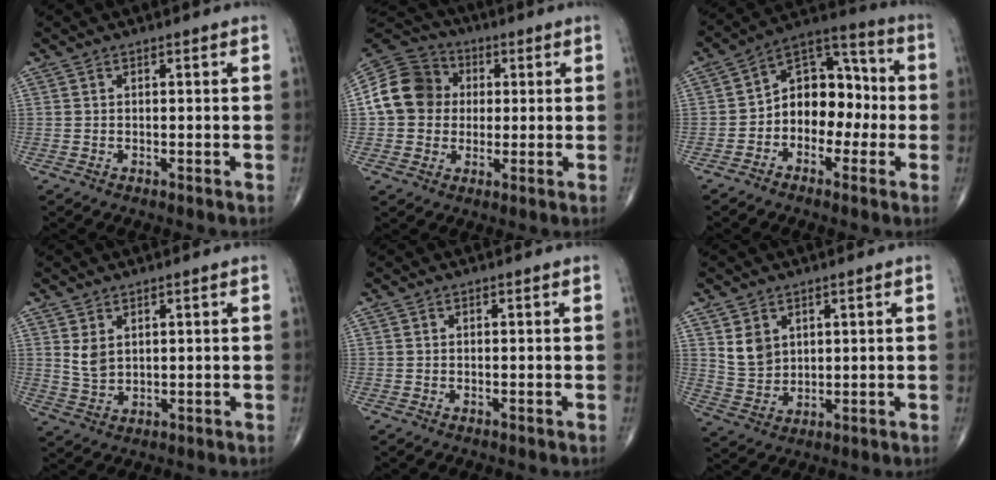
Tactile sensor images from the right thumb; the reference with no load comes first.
{"total": 13.1, "force": [1.0, 11.5, 6.1], "torque": [-0.101, 0.023, 0.009]}
{"total": 12.5, "force": [-1.9, 8.9, 8.6], "torque": [-0.090, 0.050, -0.047]}
{"total": 3.8, "force": [1.6, 2.4, 2.5], "torque": [-0.042, -0.012, 0.040]}
{"total": 0.0}
{"total": 5.8, "force": [2.5, 4.3, 2.9], "torque": [-0.039, -0.019, 0.060]}